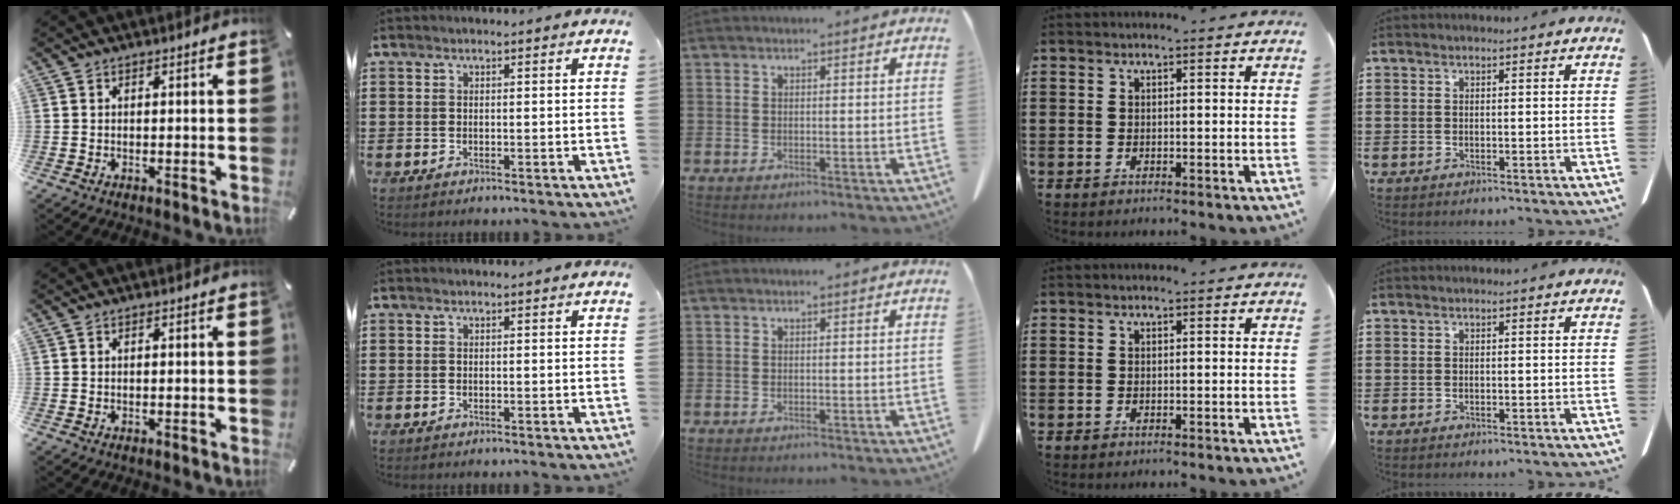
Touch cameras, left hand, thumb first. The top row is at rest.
{}